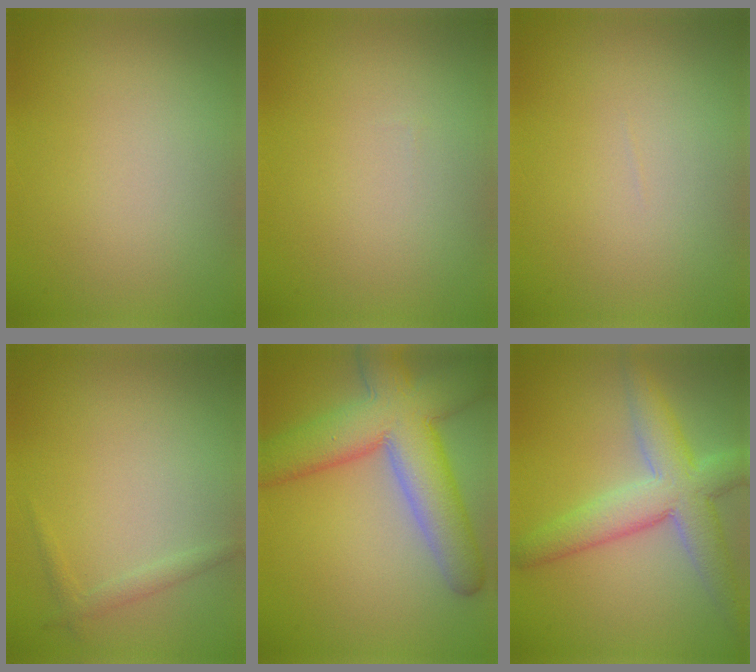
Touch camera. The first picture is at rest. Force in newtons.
{"total": 0.0}
{"total": 0.0}
{"total": 1.0, "press": 1.0, "slide": 0.0}
{"total": 10.2, "press": 10.2, "slide": 0.6}
{"total": 6.5, "press": 6.5, "slide": 0.4}